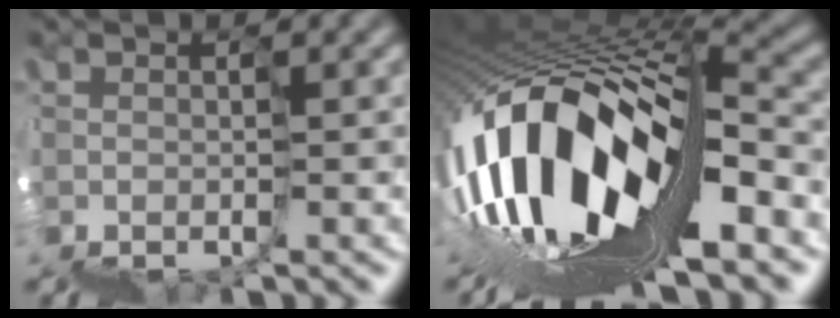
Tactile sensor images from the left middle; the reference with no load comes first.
{"total": 14.8, "force": [-1.1, 4.8, 13.9], "torque": [-0.241, 0.035, -0.013]}